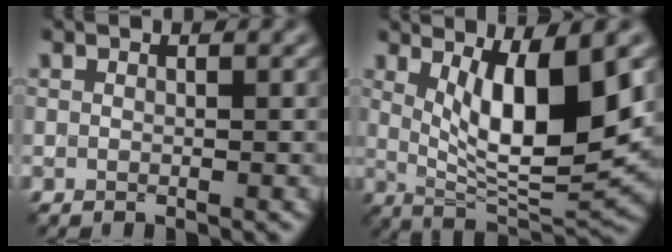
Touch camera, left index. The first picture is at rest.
{"total": 8.7, "force": [2.1, 2.5, 8.1], "torque": [-0.127, -0.025, 0.046]}